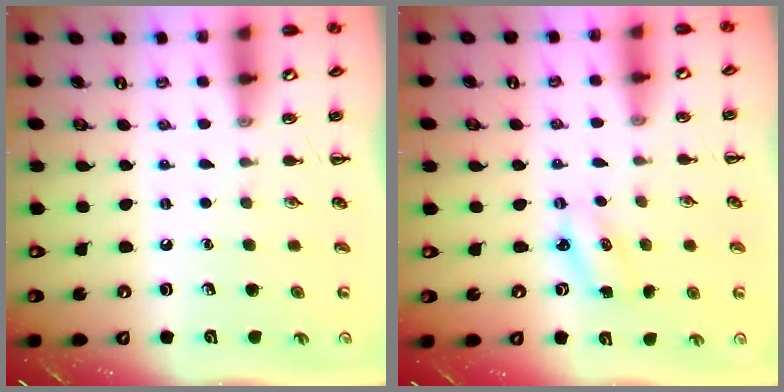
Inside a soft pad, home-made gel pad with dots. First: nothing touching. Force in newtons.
{"total": 2.2, "press": 2.1, "slide": 0.6}